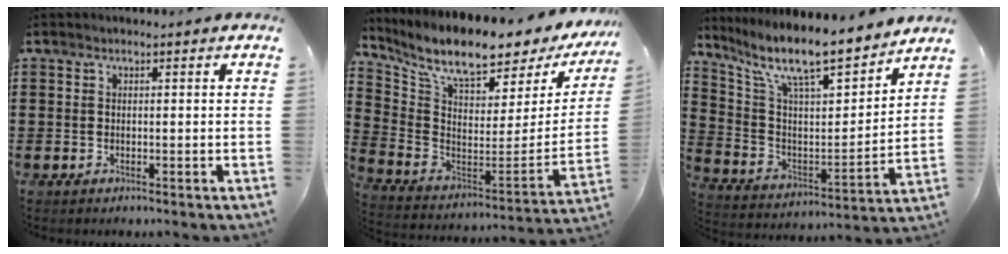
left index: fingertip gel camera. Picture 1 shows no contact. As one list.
[{"total": 9.1, "force": [7.3, 1.6, 5.1], "torque": [-0.117, -0.067, 0.121]}, {"total": 10.8, "force": [9.0, 2.2, 5.6], "torque": [-0.140, -0.058, 0.149]}]